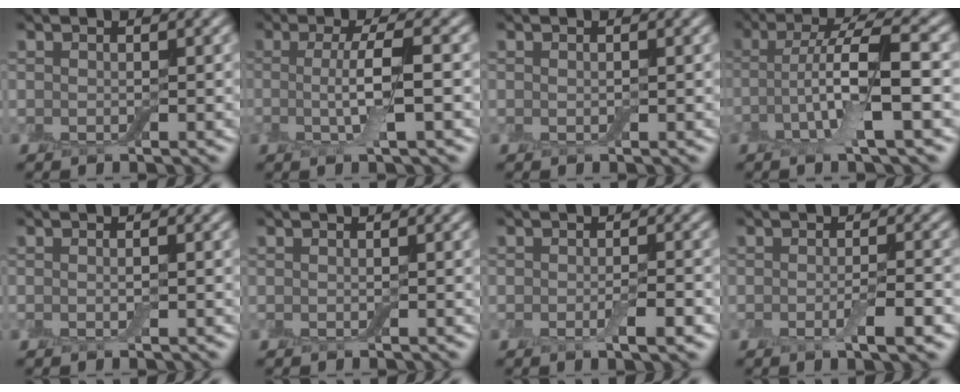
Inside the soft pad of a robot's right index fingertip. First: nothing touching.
{"total": 4.4, "force": [-0.4, 0.9, 4.2], "torque": [-0.080, -0.008, -0.006]}
{"total": 0.0}
{"total": 6.6, "force": [-1.2, 1.3, 6.4], "torque": [-0.120, 0.007, -0.024]}
{"total": 0.5, "force": [-0.2, 0.1, 0.5], "torque": [-0.009, -0.003, -0.004]}
{"total": 0.0}
{"total": 2.1, "force": [-0.9, 0.7, 1.7], "torque": [-0.027, -0.008, -0.012]}
{"total": 2.5, "force": [-1.0, 0.5, 2.2], "torque": [-0.034, -0.006, -0.015]}